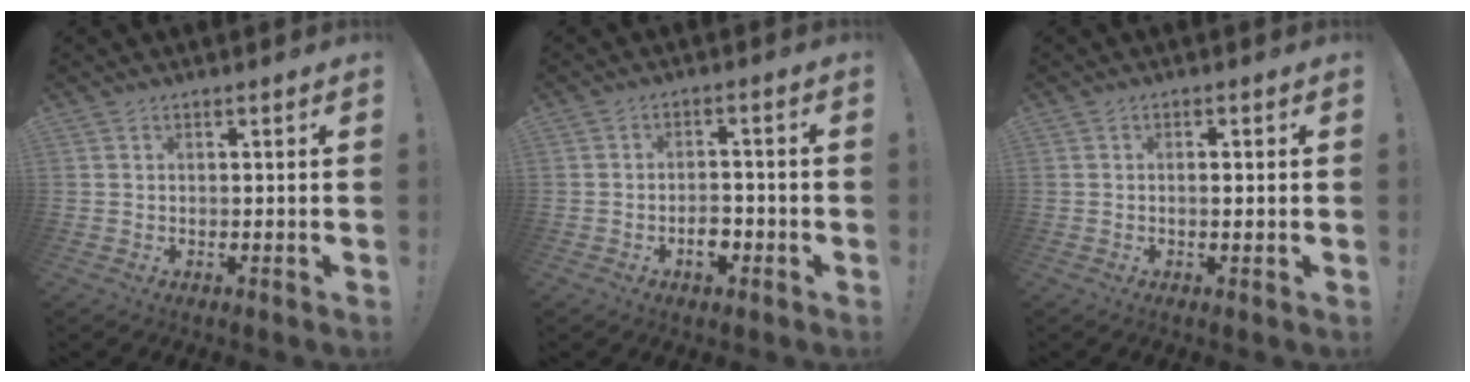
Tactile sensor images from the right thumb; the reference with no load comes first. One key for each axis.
{"total": 4.8, "fx": -2.2, "fy": 3.1, "fz": 3.0, "tx": -0.028, "ty": 0.009, "tz": -0.039}
{"total": 1.9, "fx": -0.3, "fy": 0.1, "fz": 1.9, "tx": -0.028, "ty": -0.001, "tz": -0.008}